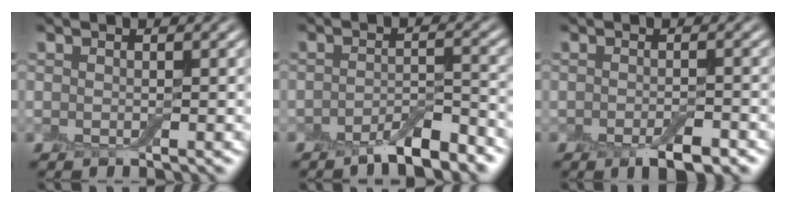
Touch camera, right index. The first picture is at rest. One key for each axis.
{"total": 4.4, "fx": -3.2, "fy": 1.1, "fz": 2.7, "tx": -0.042, "ty": 0.002, "tz": -0.054}
{"total": 3.5, "fx": -2.2, "fy": 1.2, "fz": 2.5, "tx": -0.039, "ty": -0.004, "tz": -0.032}